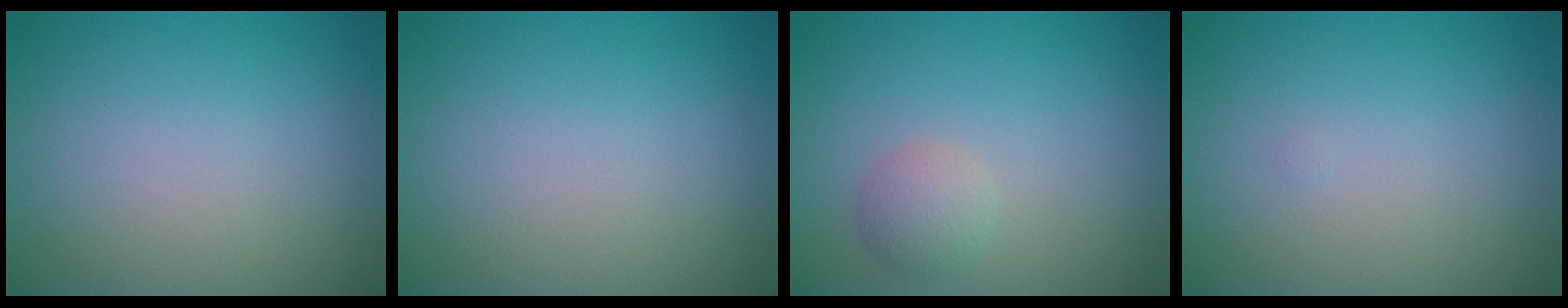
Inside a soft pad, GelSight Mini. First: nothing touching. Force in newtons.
{"total": 0.0}
{"total": 2.0, "press": 2.0, "slide": 0.0}
{"total": 0.0}